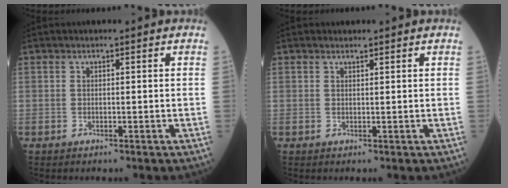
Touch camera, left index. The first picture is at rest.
{"total": 0.5, "force": [0.5, 0.1, 0.1], "torque": [-0.009, -0.001, 0.008]}